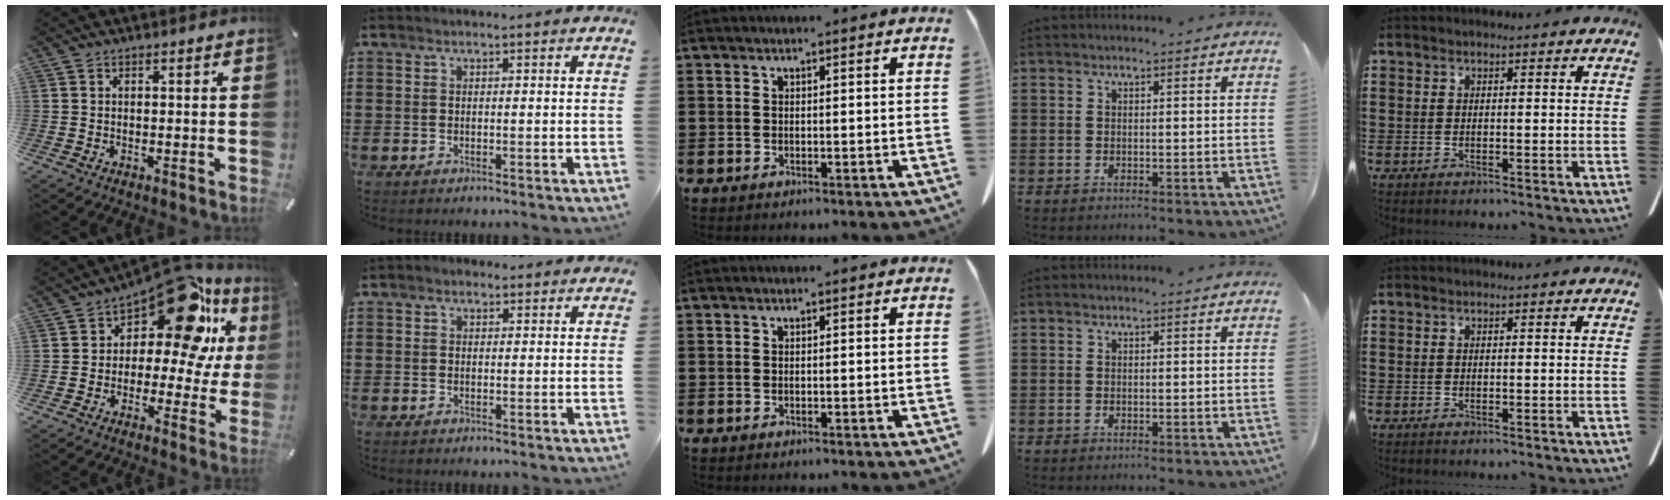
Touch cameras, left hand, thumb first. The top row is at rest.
{"thumb": {"total": 17.2, "force": [9.6, 8.0, 11.9], "torque": [-0.172, -0.073, 0.161]}, "index": {"total": 1.3, "force": [0.9, 0.9, 0.3], "torque": [-0.008, 0.007, 0.016]}}